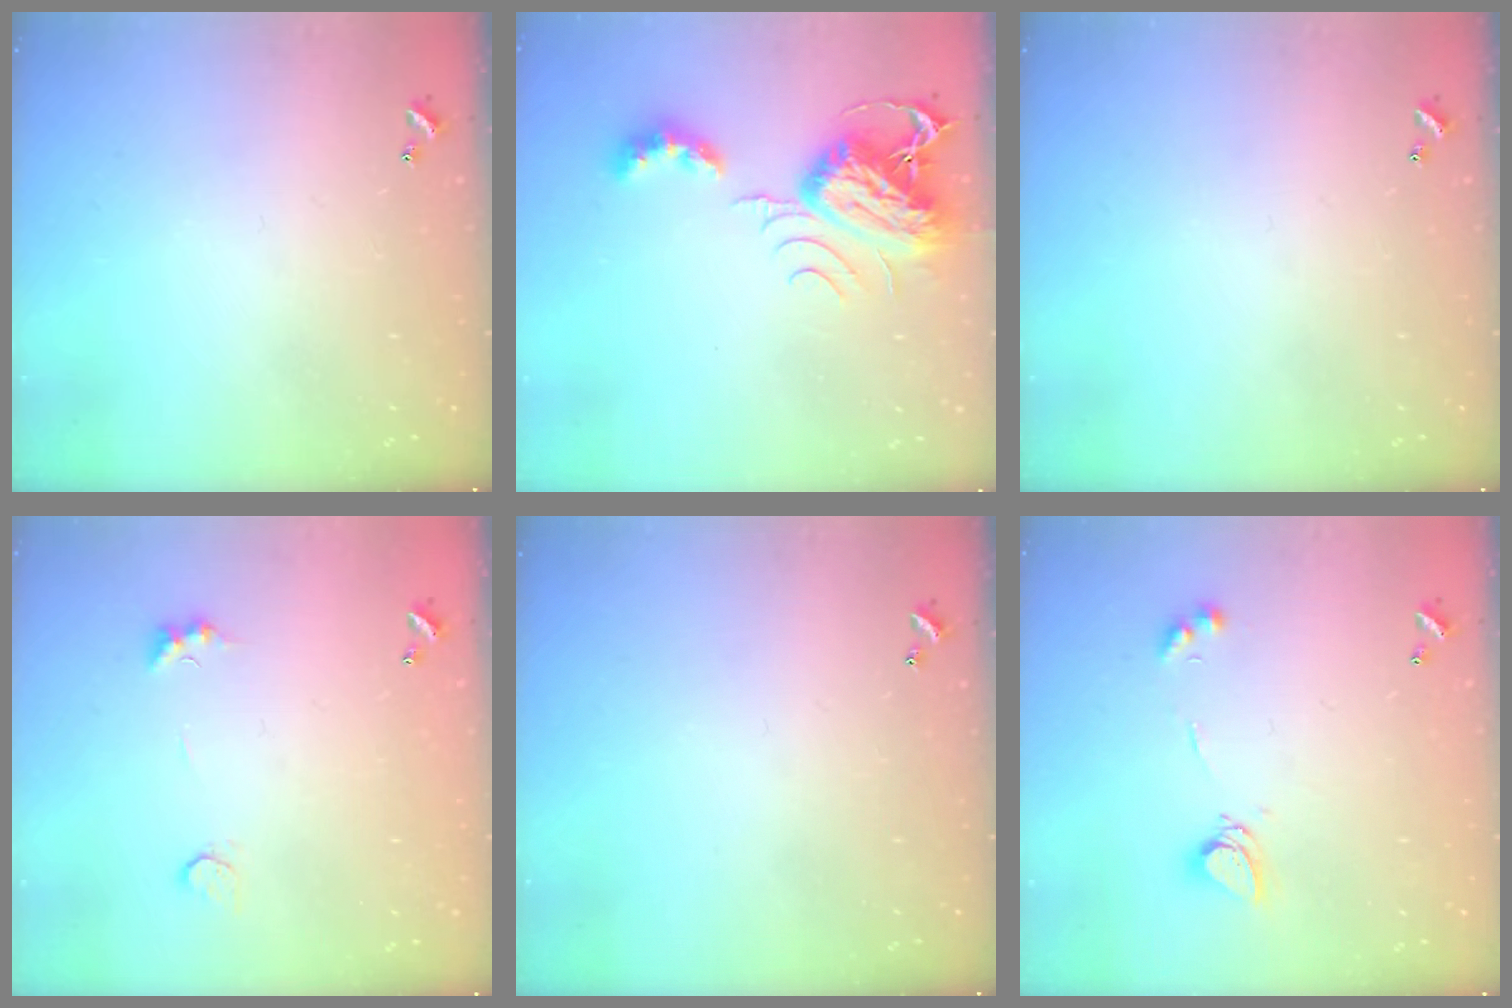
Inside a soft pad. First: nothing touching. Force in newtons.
{"total": 8.2, "press": 8.1, "slide": 1.2}
{"total": 0.0}
{"total": 2.7, "press": 2.6, "slide": 0.8}
{"total": 0.0}
{"total": 6.0, "press": 6.0, "slide": 0.4}